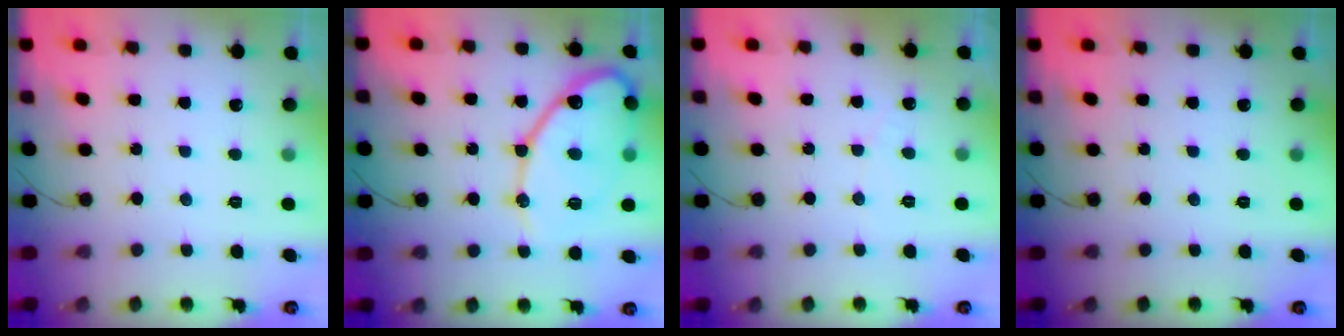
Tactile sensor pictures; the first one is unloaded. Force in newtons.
{"total": 16.3, "press": 16.2, "slide": 1.6}
{"total": 1.9, "press": 1.9, "slide": 0.2}
{"total": 0.0}